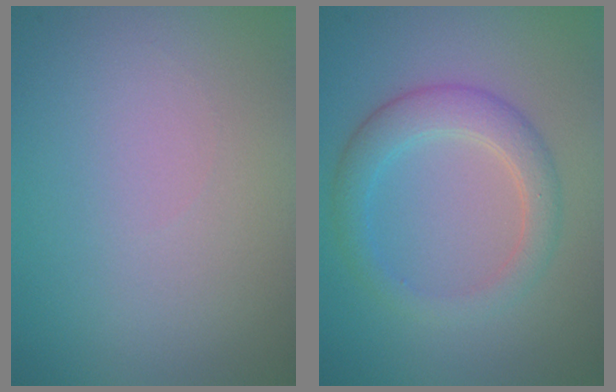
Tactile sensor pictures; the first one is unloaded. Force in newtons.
{"total": 3.5, "press": 3.5, "slide": 0.4}